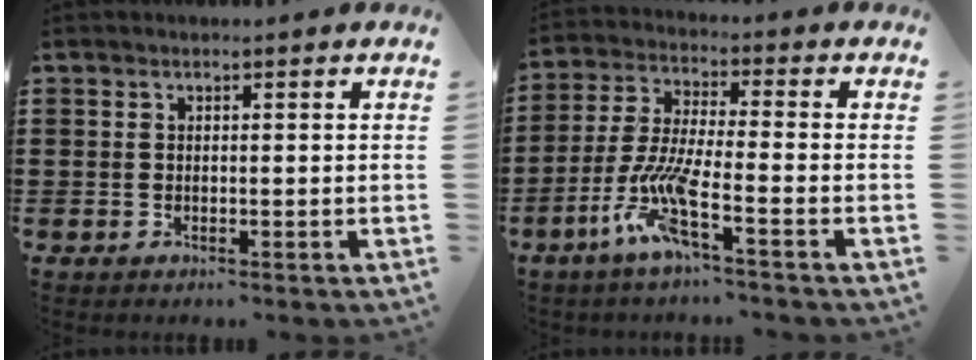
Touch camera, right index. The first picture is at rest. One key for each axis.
{"total": 8.9, "fx": -5.0, "fy": 1.3, "fz": 7.2, "tx": -0.175, "ty": -0.013, "tz": -0.103}